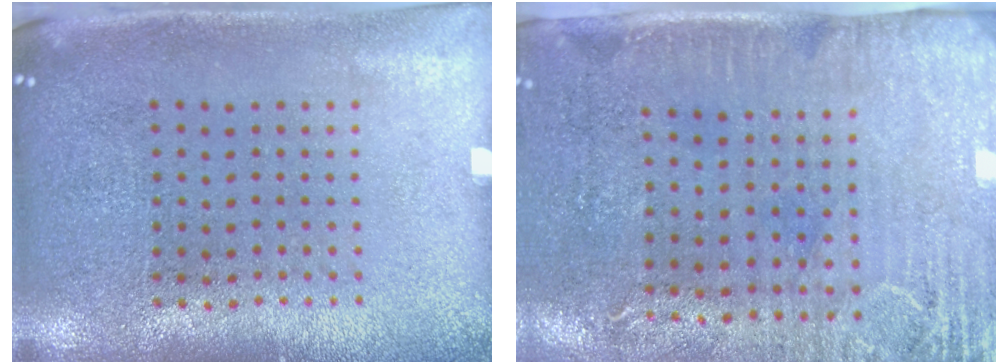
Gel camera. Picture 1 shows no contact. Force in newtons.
{"total": 2.9, "press": 2.4, "slide": 1.6}